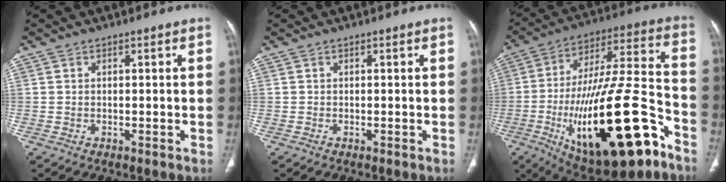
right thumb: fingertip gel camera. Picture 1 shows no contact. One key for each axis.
{"total": 0.0}
{"total": 31.9, "fx": -12.9, "fy": 11.0, "fz": 27.1, "tx": -0.456, "ty": 0.052, "tz": -0.188}